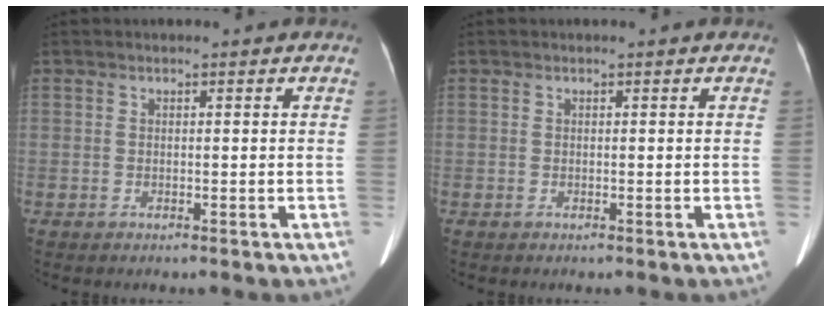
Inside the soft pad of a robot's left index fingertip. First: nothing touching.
{"total": 0.0}